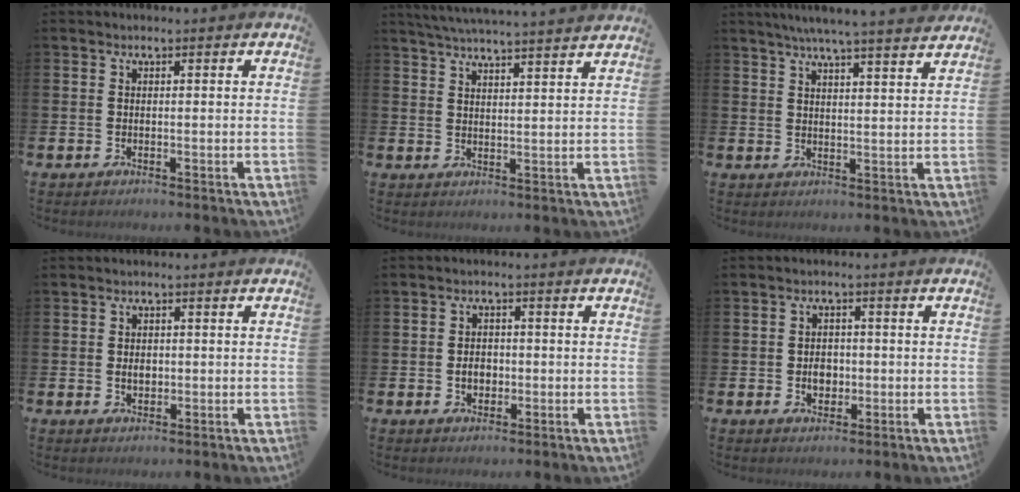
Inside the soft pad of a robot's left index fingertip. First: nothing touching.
{"total": 5.1, "force": [5.0, -0.7, 0.8], "torque": [-0.035, -0.025, 0.090]}
{"total": 5.9, "force": [5.5, -0.7, 1.9], "torque": [-0.048, -0.028, 0.096]}
{"total": 1.8, "force": [0.0, 1.2, 1.3], "torque": [-0.008, 0.000, -0.005]}
{"total": 2.6, "force": [-0.4, 2.0, 1.6], "torque": [-0.014, -0.003, -0.015]}
{"total": 2.9, "force": [-0.3, 2.2, 1.8], "torque": [-0.011, -0.005, -0.015]}